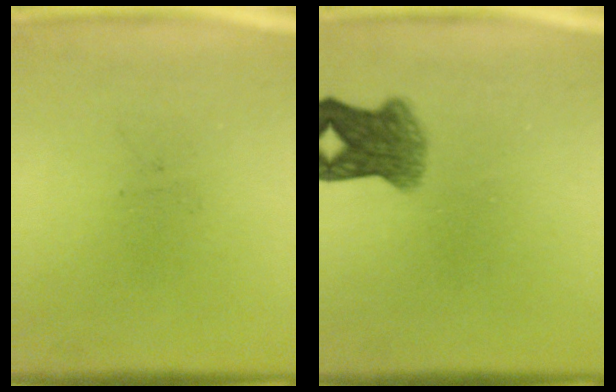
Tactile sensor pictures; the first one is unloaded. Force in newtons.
{"total": 5.6}